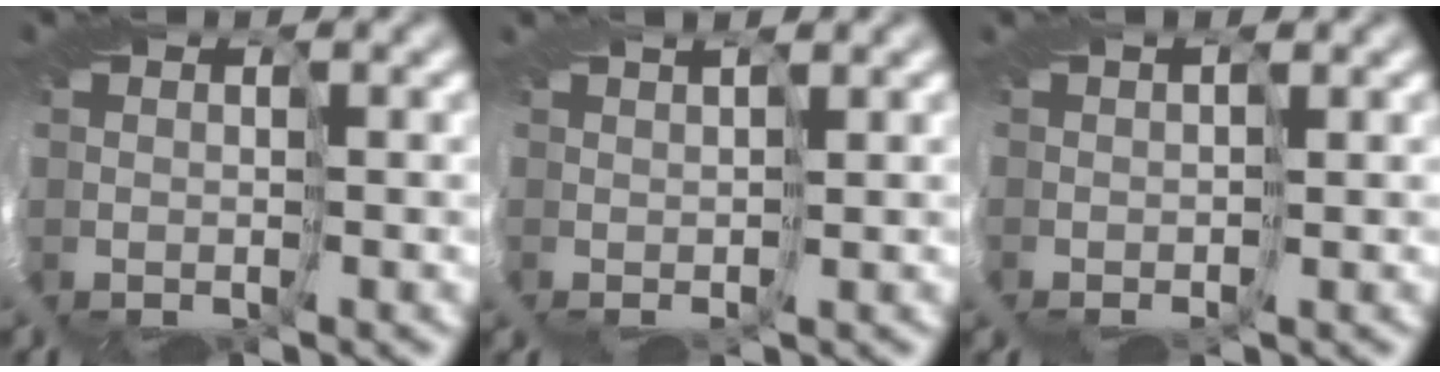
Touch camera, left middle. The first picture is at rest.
{"total": 2.7, "force": [1.6, -2.0, -0.8], "torque": [0.023, 0.022, 0.004]}
{"total": 0.9, "force": [0.6, -0.6, -0.2], "torque": [0.016, 0.009, -0.005]}